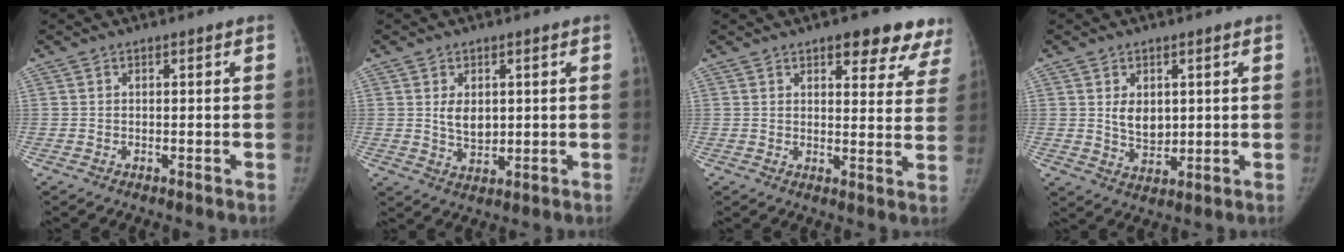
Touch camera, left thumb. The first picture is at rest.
{"total": 4.8, "force": [0.9, 3.2, 3.4], "torque": [-0.040, -0.012, 0.026]}
{"total": 12.3, "force": [8.5, 4.9, 7.3], "torque": [-0.034, -0.037, 0.090]}
{"total": 5.5, "force": [1.2, 3.9, 3.7], "torque": [-0.039, -0.016, 0.033]}